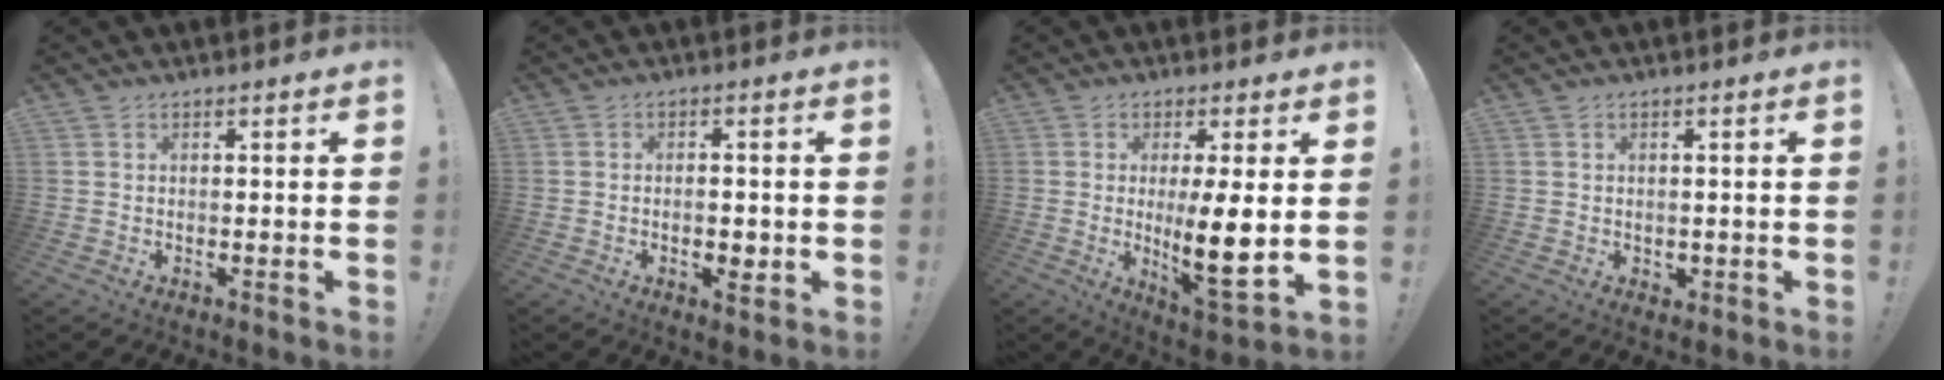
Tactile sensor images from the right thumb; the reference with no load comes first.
{"total": 3.9, "force": [-1.1, 1.9, 3.2], "torque": [-0.035, 0.003, -0.020]}
{"total": 12.4, "force": [0.4, 2.8, 12.0], "torque": [-0.191, -0.023, 0.005]}
{"total": 1.4, "force": [0.3, 1.3, 0.2], "torque": [0.000, 0.000, 0.006]}